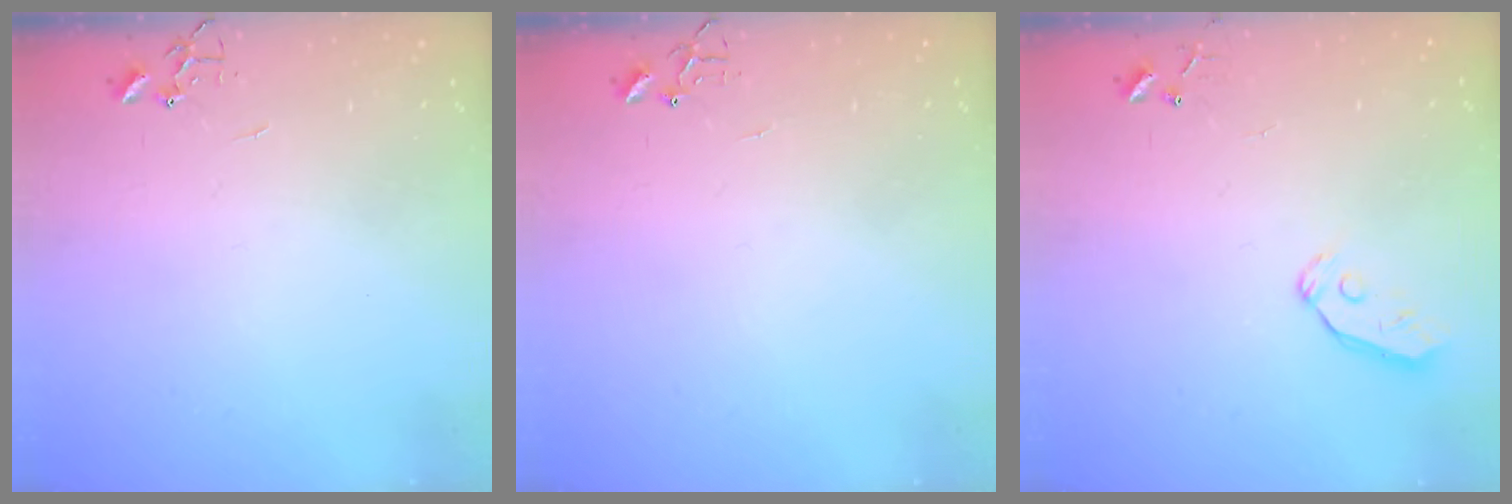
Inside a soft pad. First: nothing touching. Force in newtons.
{"total": 4.9, "press": 4.8, "slide": 0.6}
{"total": 5.3, "press": 5.3, "slide": 0.4}